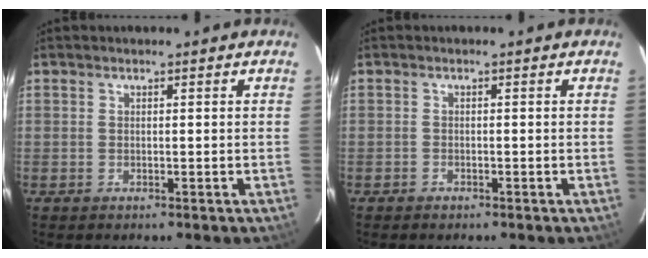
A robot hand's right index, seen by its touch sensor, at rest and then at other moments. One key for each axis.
{"total": 0.9, "fx": -0.8, "fy": 0.5, "fz": 0.0, "tx": -0.004, "ty": 0.003, "tz": -0.014}